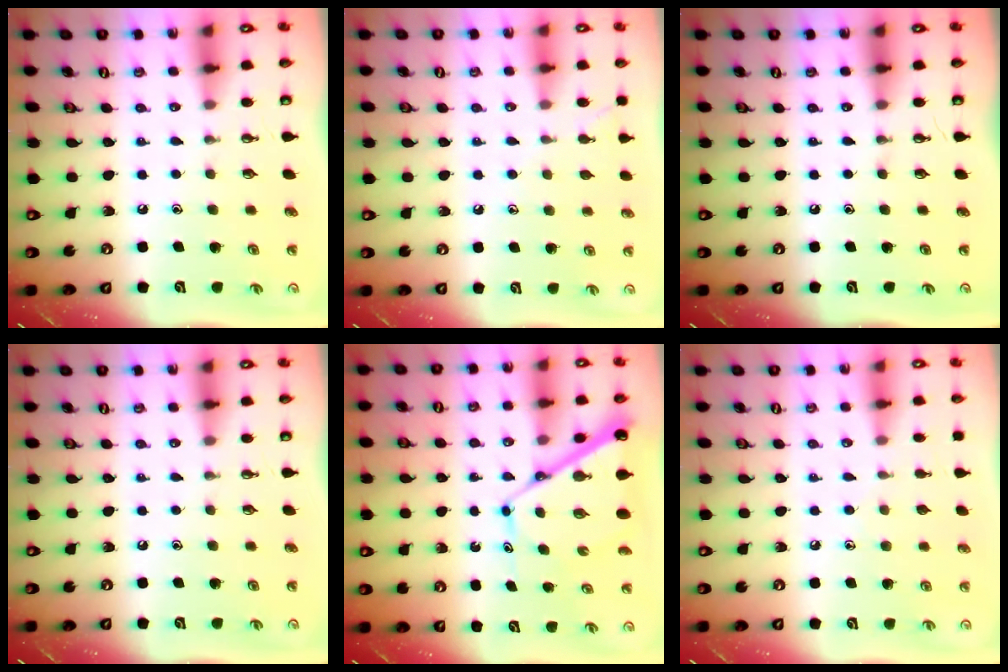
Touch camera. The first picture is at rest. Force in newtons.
{"total": 5.6, "press": 5.5, "slide": 0.6}
{"total": 0.0}
{"total": 0.0}
{"total": 10.5, "press": 10.5, "slide": 1.0}
{"total": 6.9, "press": 6.9, "slide": 0.7}